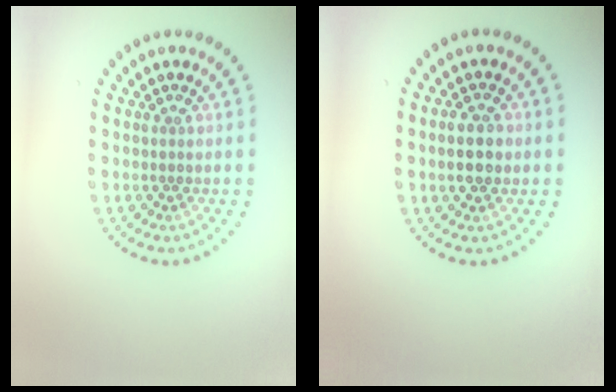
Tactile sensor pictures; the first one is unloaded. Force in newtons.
{"total": 2.7, "press": 2.7, "slide": 0.1}